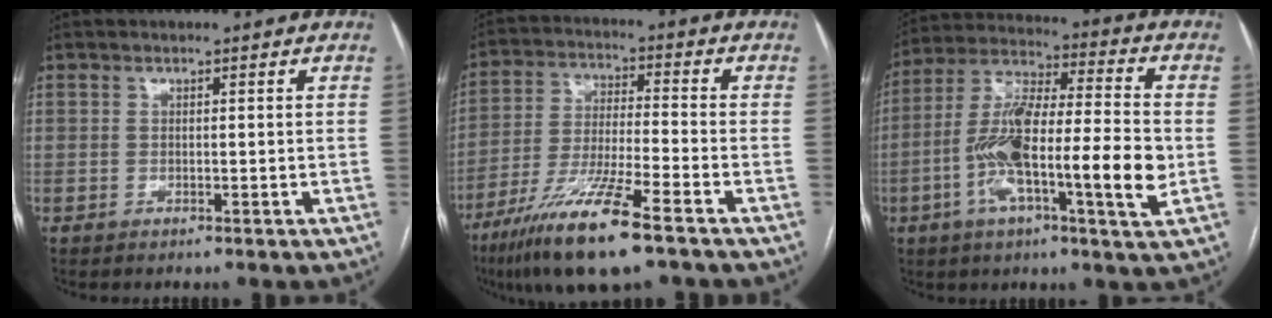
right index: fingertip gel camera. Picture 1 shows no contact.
{"total": 14.2, "force": [-9.0, 1.0, 11.0], "torque": [-0.223, -0.036, -0.165]}
{"total": 17.8, "force": [-3.5, 2.6, 17.2], "torque": [-0.311, 0.003, -0.066]}